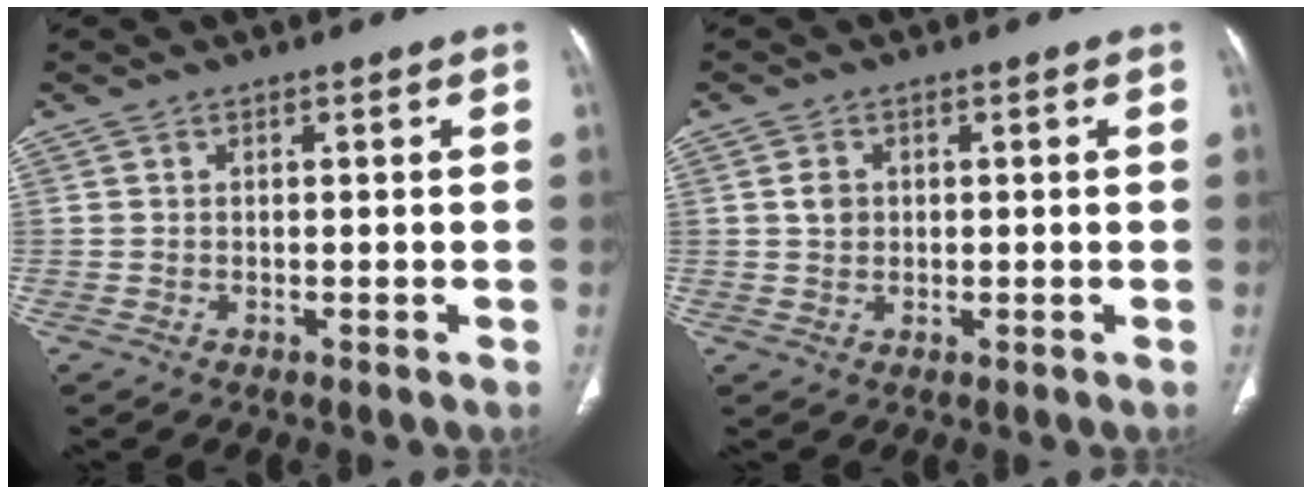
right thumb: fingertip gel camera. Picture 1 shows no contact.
{"total": 2.4, "force": [0.3, 2.1, 1.2], "torque": [-0.013, 0.003, 0.005]}